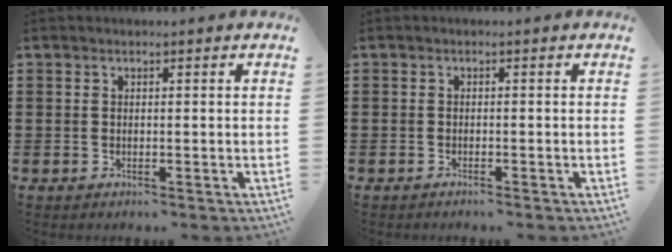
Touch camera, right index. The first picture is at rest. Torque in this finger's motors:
{"motor_torque": [-0.76, 1.08, -0.49, -0.13]}